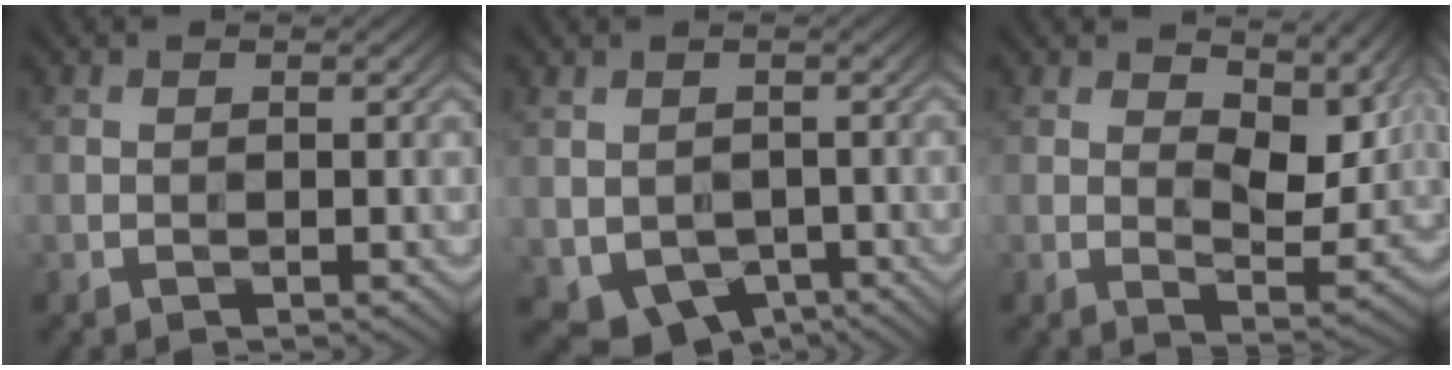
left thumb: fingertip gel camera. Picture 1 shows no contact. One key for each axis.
{"total": 5.5, "fx": -1.8, "fy": 4.0, "fz": 3.2, "tx": -0.070, "ty": -0.026, "tz": -0.014}
{"total": 10.1, "fx": 5.2, "fy": 4.5, "fz": 7.4, "tx": -0.125, "ty": -0.004, "tz": 0.081}